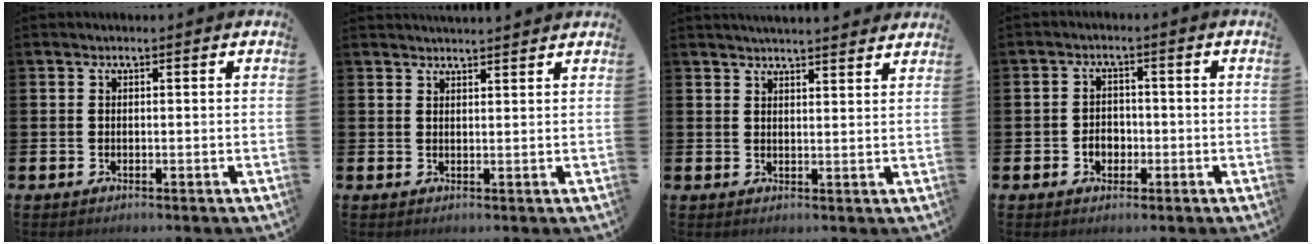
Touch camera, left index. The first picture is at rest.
{"total": 2.2, "force": [2.2, 0.0, 0.0], "torque": [0.010, -0.016, 0.038]}
{"total": 3.4, "force": [3.4, -0.2, 0.2], "torque": [-0.004, -0.020, 0.060]}
{"total": 2.6, "force": [-0.9, 2.1, 1.3], "torque": [-0.012, -0.002, -0.024]}